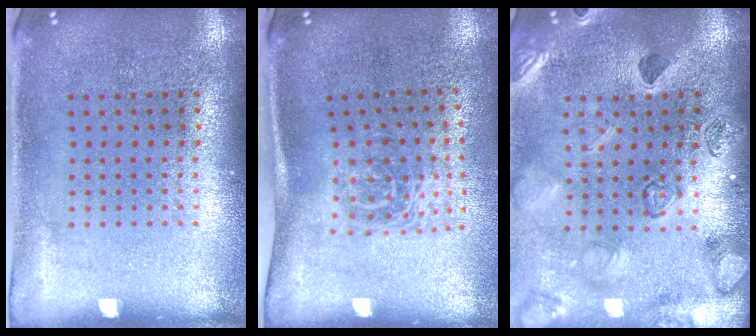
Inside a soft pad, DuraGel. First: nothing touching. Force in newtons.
{"total": 1.7, "press": 1.2, "slide": 1.2}
{"total": 2.4, "press": 2.4, "slide": 0.3}